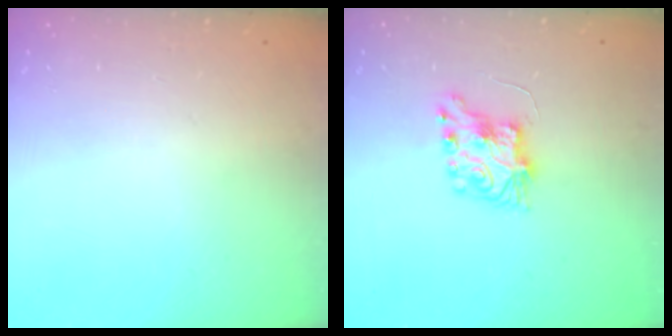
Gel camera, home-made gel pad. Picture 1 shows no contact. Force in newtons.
{"total": 7.8, "press": 7.7, "slide": 0.4}